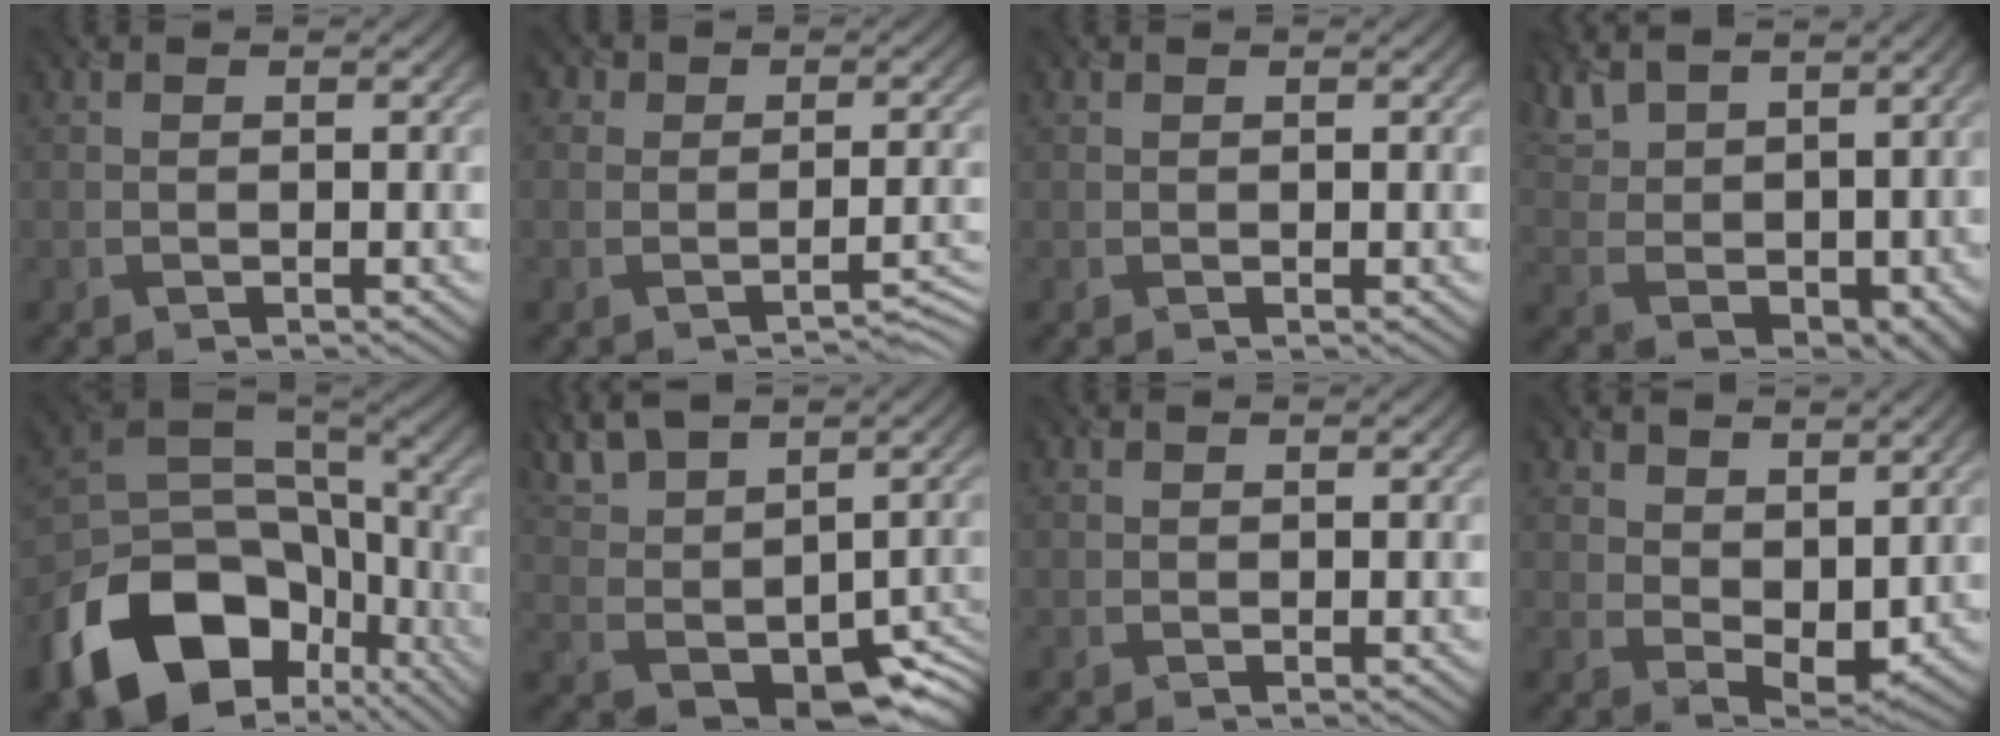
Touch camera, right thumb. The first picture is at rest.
{"total": 2.1, "force": [-0.9, 1.5, 1.2], "torque": [-0.006, 0.003, -0.019]}
{"total": 0.0}
{"total": 10.7, "force": [6.8, 5.3, 6.4], "torque": [-0.165, 0.006, 0.137]}
{"total": 17.9, "force": [-7.9, 12.6, 10.0], "torque": [-0.233, -0.046, -0.121]}
{"total": 10.6, "force": [4.0, 5.6, 8.1], "torque": [-0.169, -0.008, 0.087]}
{"total": 0.5, "force": [0.4, 0.3, 0.1], "torque": [0.000, -0.001, 0.009]}
{"total": 6.3, "force": [3.4, 3.8, 3.8], "torque": [-0.079, -0.010, 0.066]}